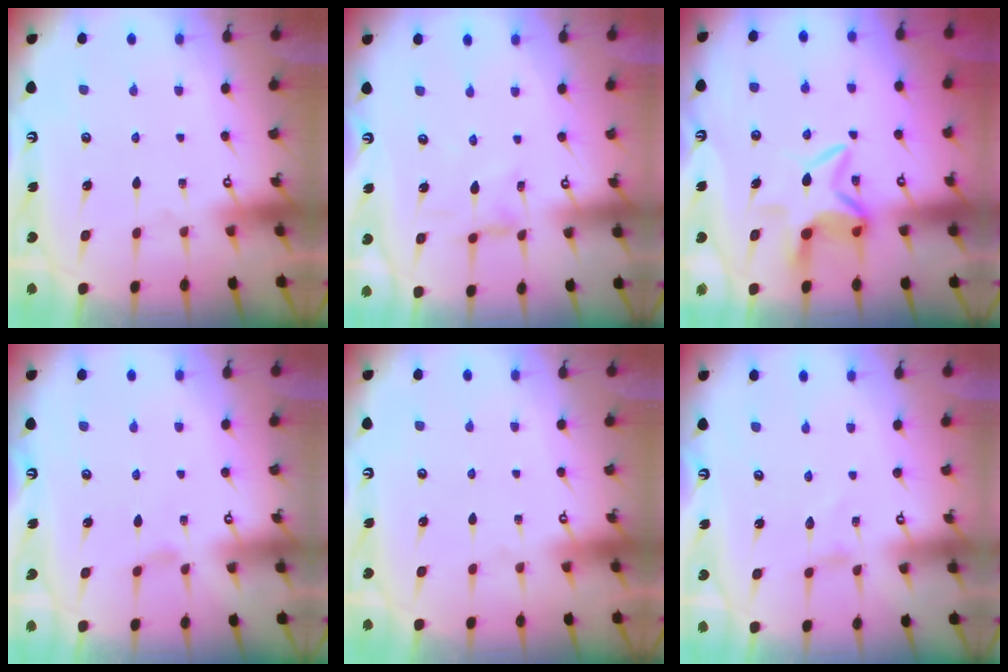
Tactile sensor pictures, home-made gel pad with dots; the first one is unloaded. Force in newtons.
{"total": 1.1, "press": 1.1, "slide": 0.1}
{"total": 7.3, "press": 7.3, "slide": 1.0}
{"total": 1.8, "press": 1.8, "slide": 0.4}
{"total": 0.0}
{"total": 0.0}